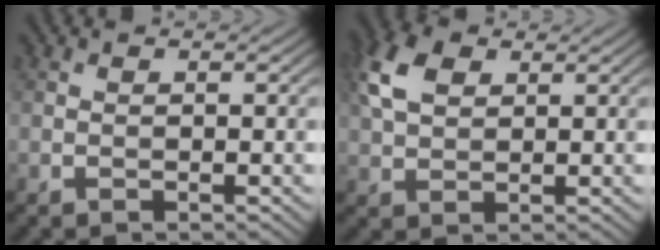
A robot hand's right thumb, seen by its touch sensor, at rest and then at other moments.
{"total": 6.5, "force": [2.5, 4.1, 4.4], "torque": [-0.118, 0.017, 0.047]}